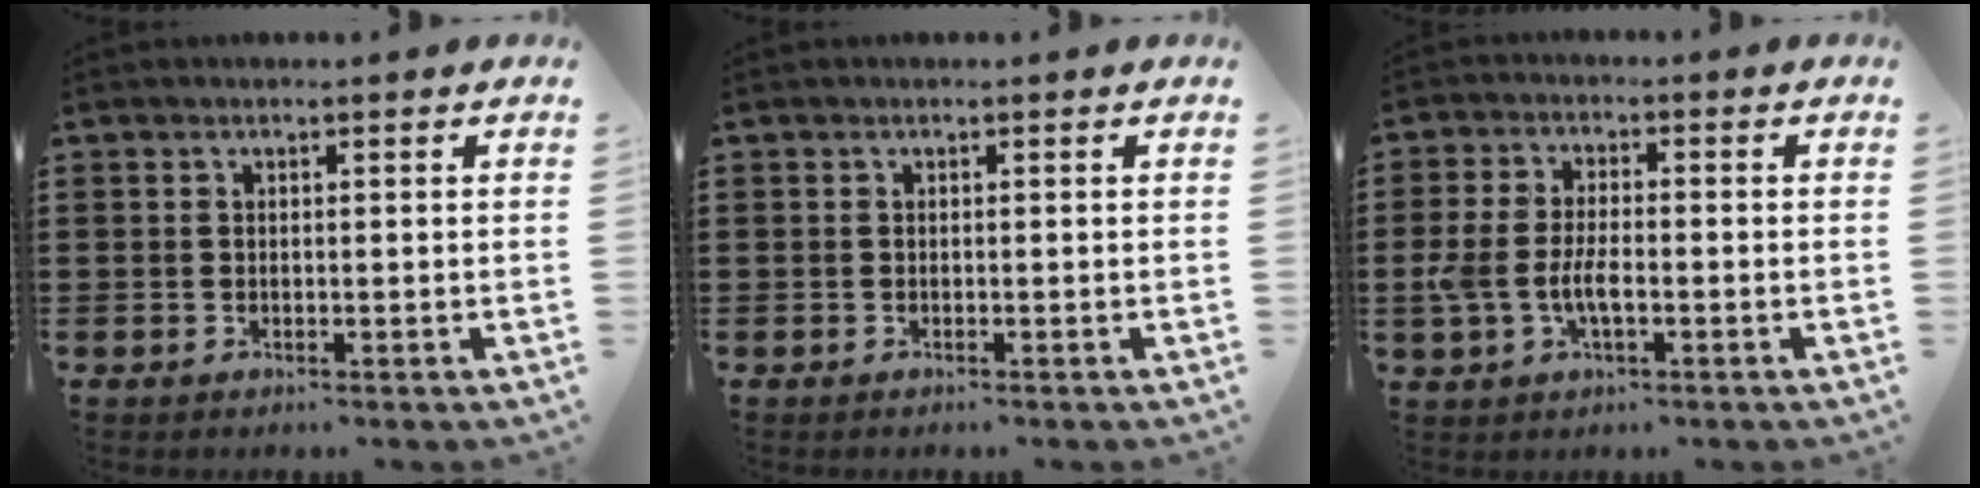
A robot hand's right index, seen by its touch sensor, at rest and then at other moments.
{"total": 0.0}
{"total": 5.3, "force": [-1.5, 2.6, 4.4], "torque": [-0.110, -0.003, -0.035]}